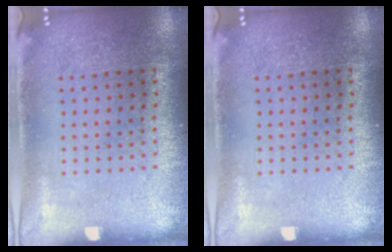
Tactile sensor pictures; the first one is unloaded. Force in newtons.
{"total": 0.0}